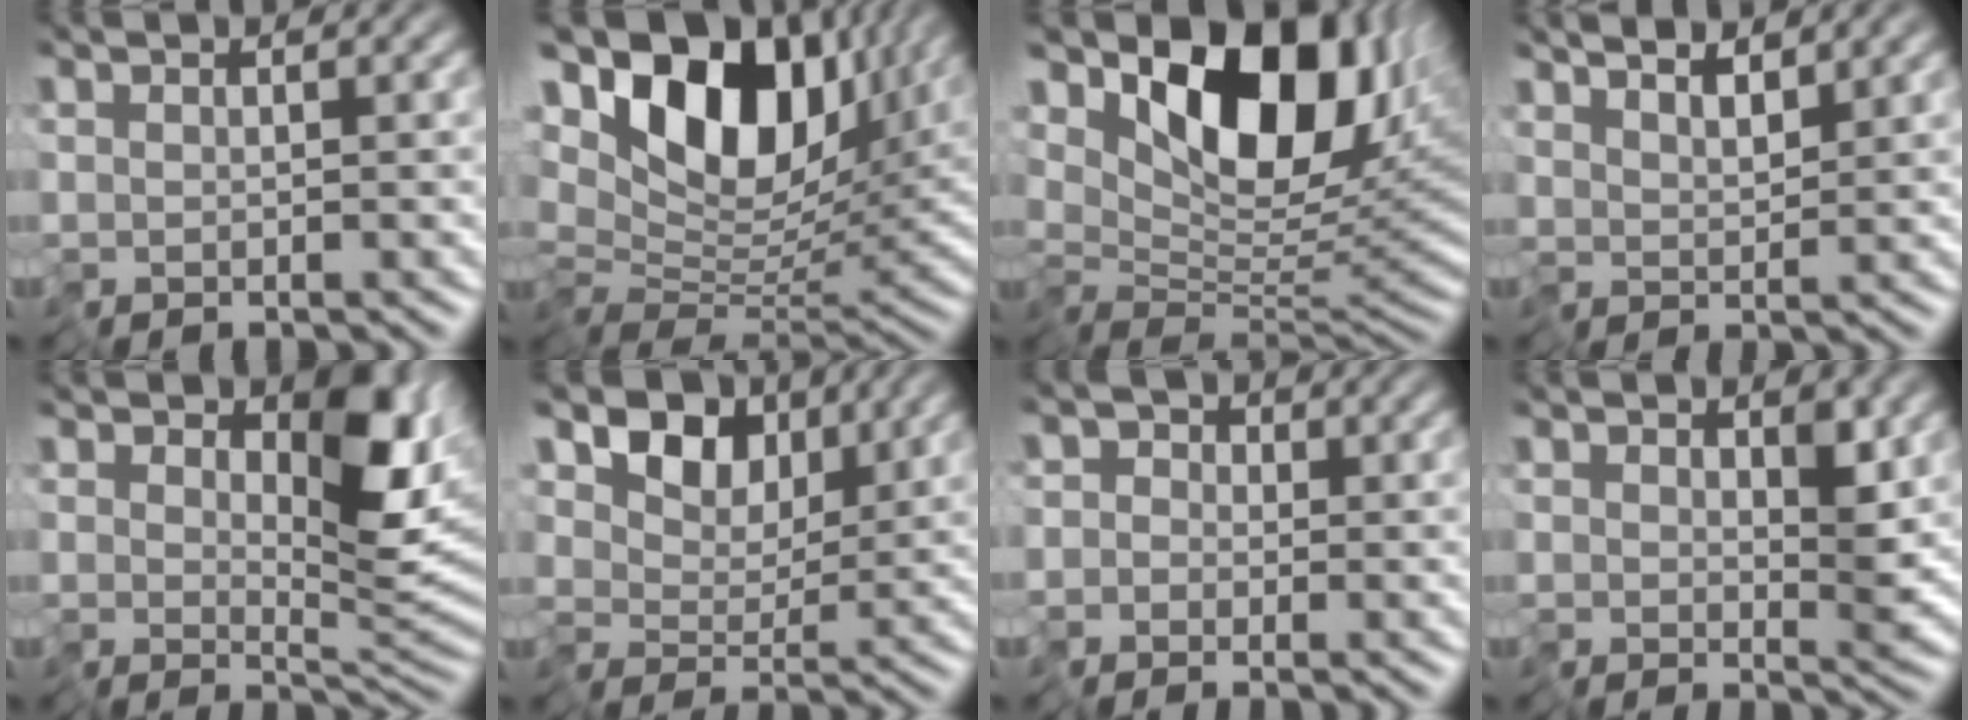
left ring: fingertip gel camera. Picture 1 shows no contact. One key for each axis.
{"total": 13.7, "fx": 5.3, "fy": 7.5, "fz": 10.1, "tx": -0.178, "ty": 0.030, "tz": 0.086}
{"total": 11.6, "fx": 5.2, "fy": 5.8, "fz": 8.7, "tx": -0.127, "ty": -0.001, "tz": 0.090}
{"total": 2.7, "fx": 2.5, "fy": 0.2, "fz": 1.0, "tx": -0.024, "ty": 0.007, "tz": 0.042}
{"total": 6.9, "fx": 2.5, "fy": 3.7, "fz": 5.3, "tx": -0.083, "ty": -0.014, "tz": 0.038}
{"total": 5.7, "fx": 2.9, "fy": 3.7, "fz": 3.2, "tx": -0.053, "ty": -0.003, "tz": 0.032}
{"total": 2.6, "fx": -0.8, "fy": 2.4, "fz": 0.5, "tx": 0.019, "ty": 0.020, "tz": -0.035}
{"total": 3.1, "fx": 1.2, "fy": 1.7, "fz": 2.2, "tx": -0.043, "ty": -0.004, "tz": 0.023}